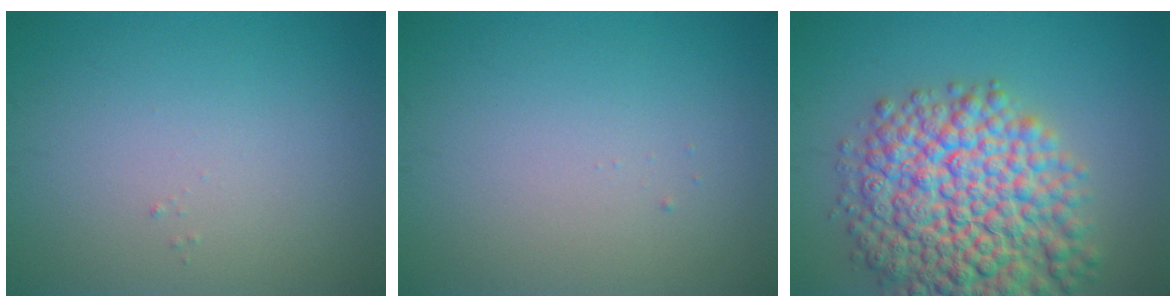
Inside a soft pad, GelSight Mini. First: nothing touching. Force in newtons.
{"total": 0.0}
{"total": 11.9, "press": 11.9, "slide": 0.5}